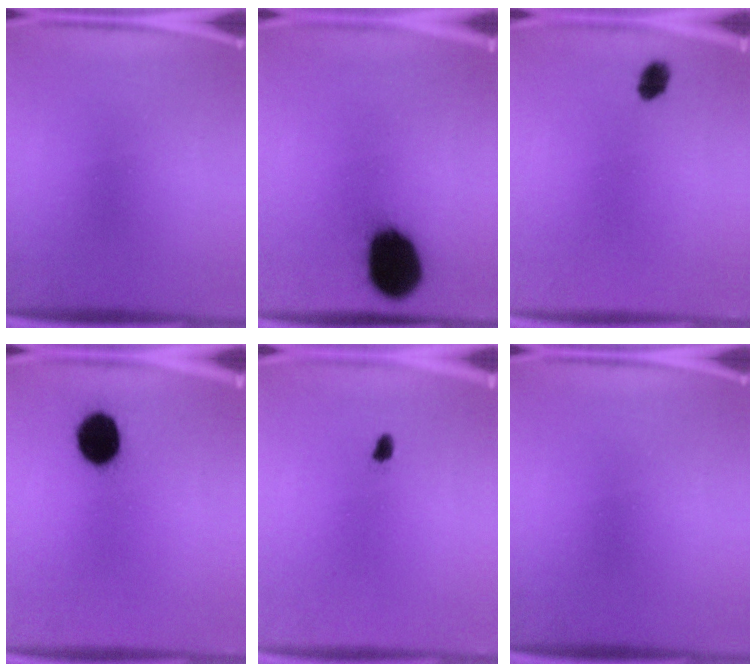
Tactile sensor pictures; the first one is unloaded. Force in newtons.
{"total": 17.9}
{"total": 2.9}
{"total": 10.1}
{"total": 1.3}
{"total": 0.0}